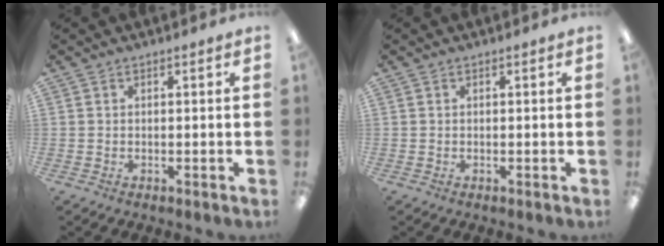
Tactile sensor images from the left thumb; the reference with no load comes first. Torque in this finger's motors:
{"motor_torque": [-0.01, 0.00, 0.00, 0.00, 0.00]}